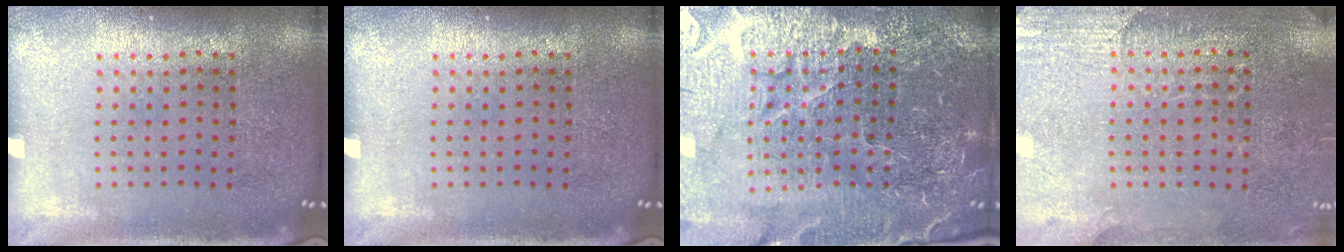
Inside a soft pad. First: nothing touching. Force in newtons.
{"total": 0.0}
{"total": 5.3, "press": 5.0, "slide": 1.8}
{"total": 2.7, "press": 2.5, "slide": 0.9}